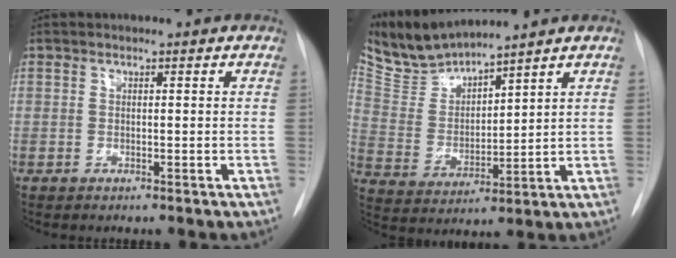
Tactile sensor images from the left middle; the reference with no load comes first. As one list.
[{"total": 8.9, "force": [8.6, 0.4, 2.2], "torque": [-0.065, 0.001, 0.188]}]